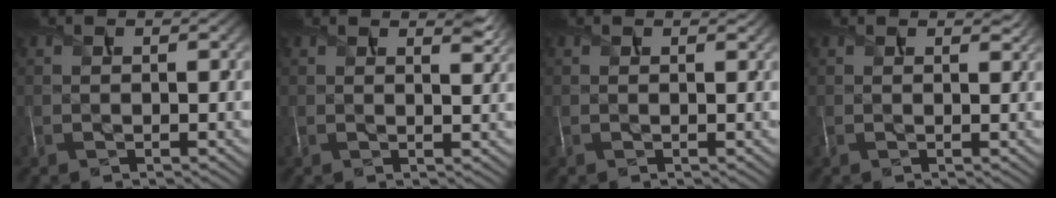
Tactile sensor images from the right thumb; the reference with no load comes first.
{"total": 2.5, "force": [1.8, 0.5, 1.6], "torque": [-0.025, -0.003, 0.033]}
{"total": 0.6, "force": [0.6, 0.1, 0.3], "torque": [-0.008, -0.002, 0.008]}
{"total": 1.2, "force": [1.0, 0.3, 0.6], "torque": [-0.014, -0.005, 0.016]}